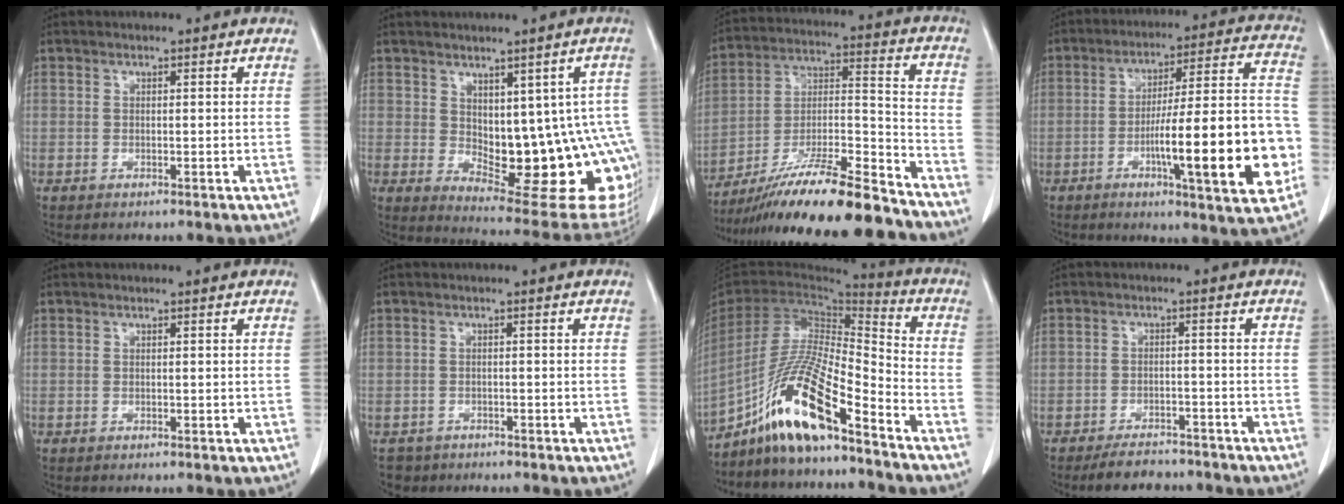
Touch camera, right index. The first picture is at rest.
{"total": 18.4, "force": [-2.0, 7.0, 16.8], "torque": [-0.147, 0.004, 0.001]}
{"total": 22.6, "force": [-18.9, 1.2, 12.2], "torque": [-0.207, -0.008, -0.325]}
{"total": 20.6, "force": [-5.5, 2.0, 19.7], "torque": [-0.245, 0.016, -0.074]}
{"total": 0.0}
{"total": 2.7, "force": [-2.0, 1.8, -0.4], "torque": [0.000, 0.004, -0.035]}
{"total": 15.9, "force": [-10.9, 1.8, 11.4], "torque": [-0.223, -0.004, -0.203]}
{"total": 5.9, "force": [-5.2, 2.4, 1.4], "torque": [-0.018, 0.001, -0.078]}